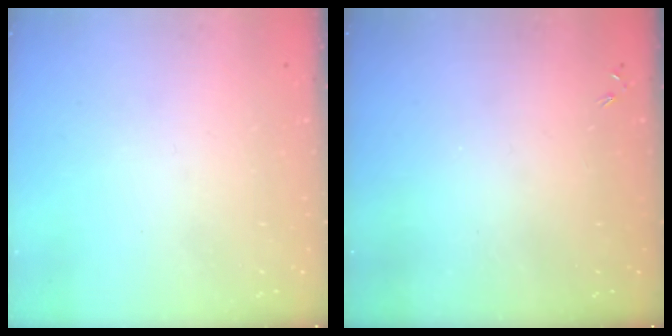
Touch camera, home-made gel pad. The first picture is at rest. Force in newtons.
{"total": 0.0}